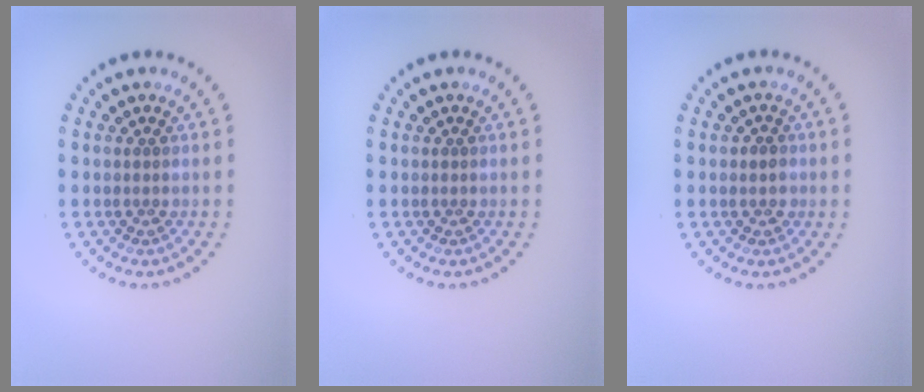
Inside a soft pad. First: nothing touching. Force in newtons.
{"total": 0.0}
{"total": 0.8, "press": 0.7, "slide": 0.3}